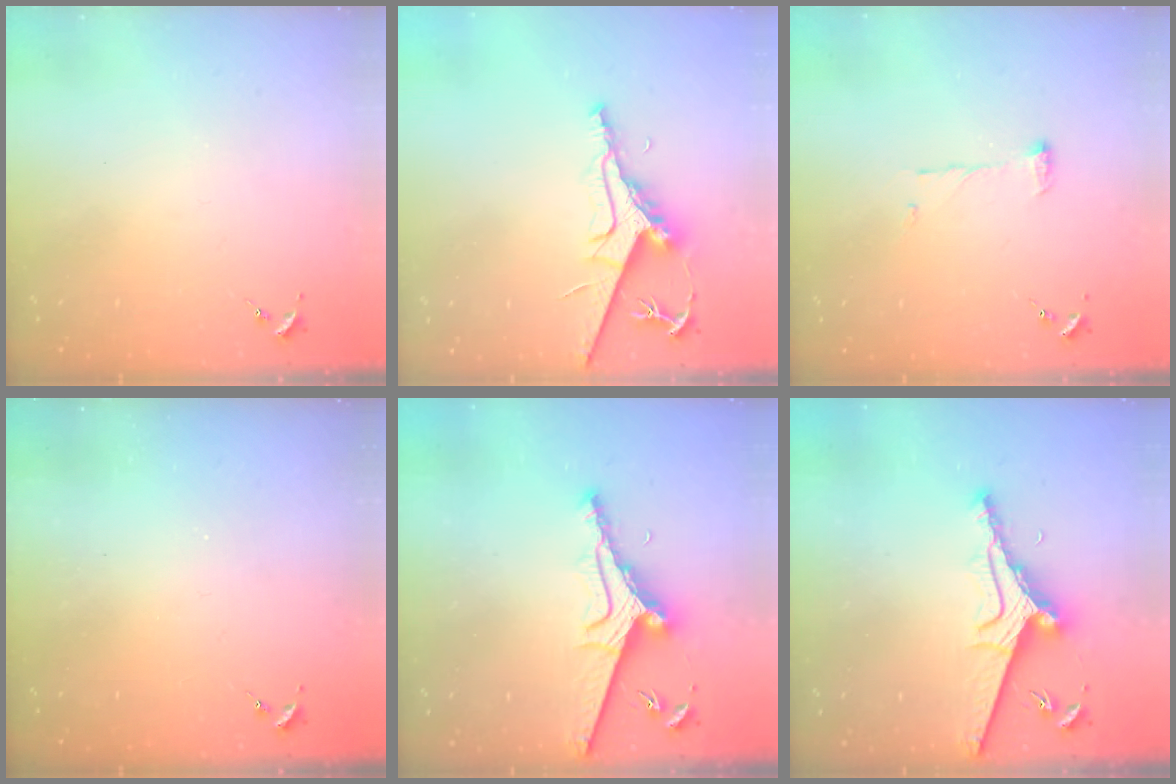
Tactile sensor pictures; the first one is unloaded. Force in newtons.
{"total": 9.3, "press": 9.3, "slide": 1.1}
{"total": 6.3, "press": 6.3, "slide": 0.6}
{"total": 0.0}
{"total": 10.8, "press": 10.7, "slide": 1.4}
{"total": 10.8, "press": 10.7, "slide": 1.4}